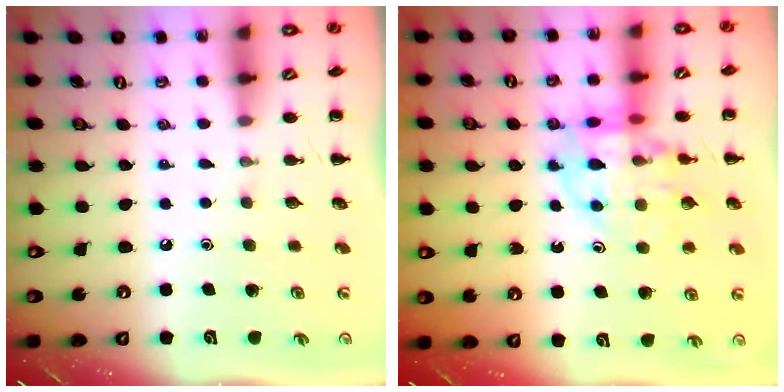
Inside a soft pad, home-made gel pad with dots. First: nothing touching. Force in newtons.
{"total": 12.2, "press": 11.9, "slide": 2.7}